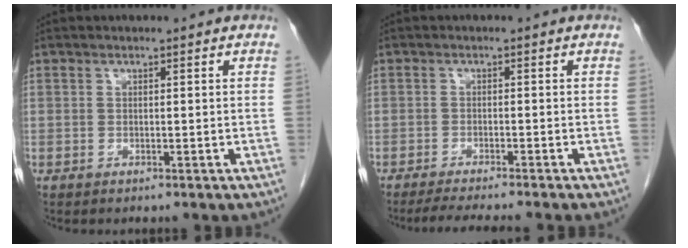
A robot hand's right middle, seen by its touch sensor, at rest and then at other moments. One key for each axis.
{"total": 5.7, "fx": -4.9, "fy": -0.8, "fz": 2.6, "tx": -0.038, "ty": -0.018, "tz": -0.079}